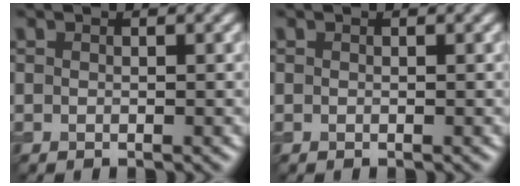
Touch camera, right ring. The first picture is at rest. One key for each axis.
{"total": 0.0}